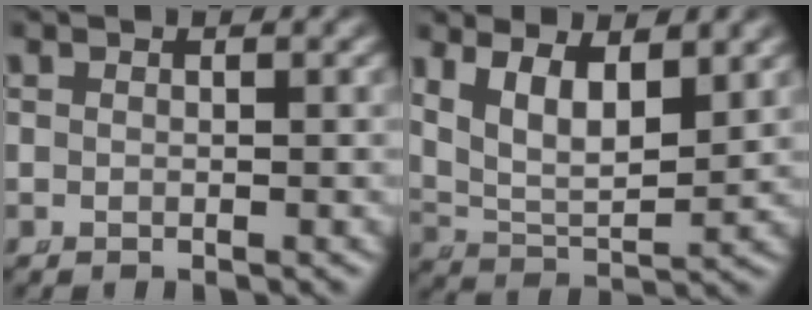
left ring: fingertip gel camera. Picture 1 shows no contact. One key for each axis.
{"total": 8.0, "fx": 2.5, "fy": 5.6, "fz": 5.1, "tx": -0.107, "ty": -0.013, "tz": 0.042}